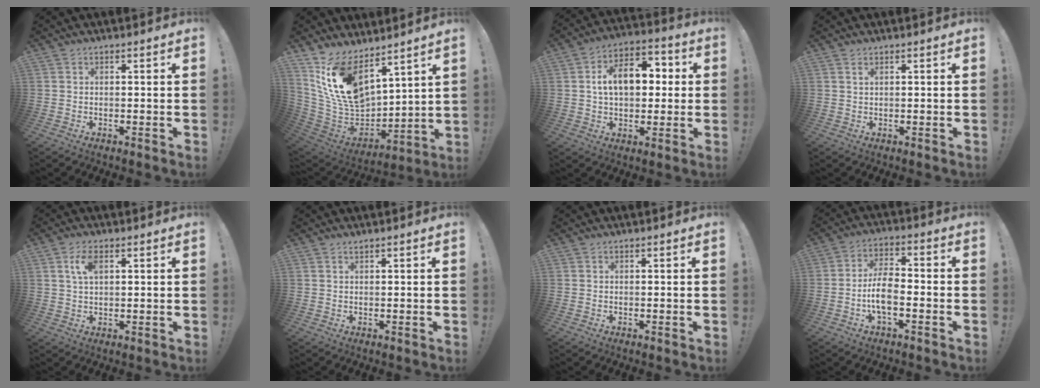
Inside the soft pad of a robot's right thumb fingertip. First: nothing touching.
{"total": 17.4, "force": [9.6, 10.5, 9.9], "torque": [-0.200, -0.062, 0.188]}
{"total": 13.6, "force": [1.8, 8.8, 10.3], "torque": [-0.156, 0.019, 0.036]}
{"total": 1.0, "force": [0.6, 0.4, 0.7], "torque": [-0.015, 0.001, 0.011]}
{"total": 5.3, "force": [2.0, 2.6, 4.1], "torque": [-0.077, 0.002, 0.033]}
{"total": 0.7, "force": [0.6, 0.0, 0.3], "torque": [-0.014, 0.003, 0.013]}
{"total": 0.0}
{"total": 8.9, "force": [-3.1, 4.1, 7.3], "torque": [-0.144, 0.011, -0.055]}